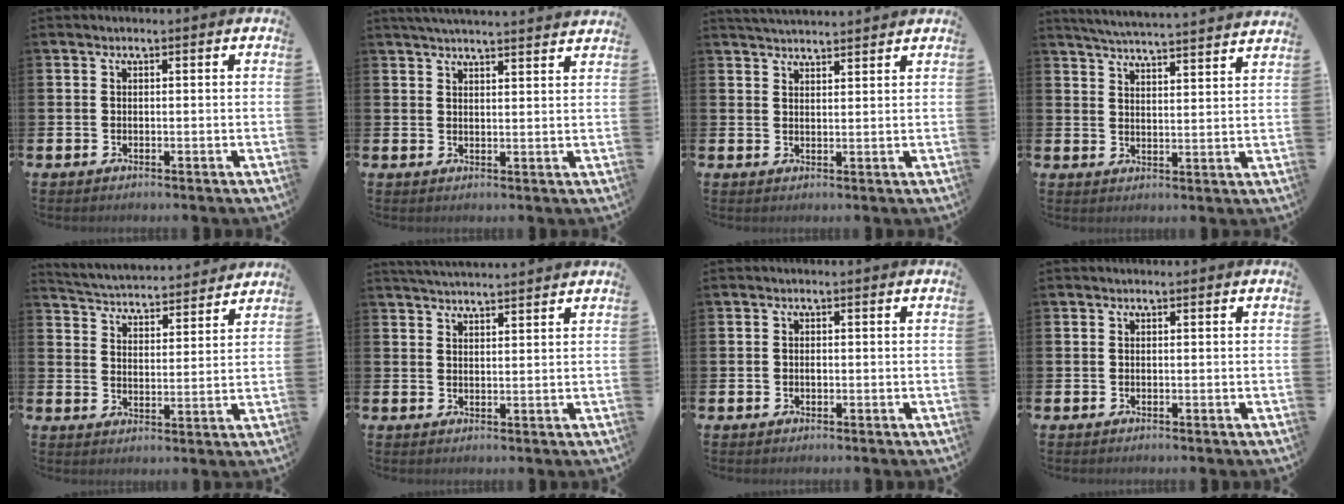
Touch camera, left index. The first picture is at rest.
{"total": 3.7, "force": [3.7, -0.5, 0.2], "torque": [-0.007, -0.019, 0.066]}
{"total": 3.3, "force": [3.3, 0.1, 0.2], "torque": [-0.006, -0.015, 0.059]}
{"total": 5.3, "force": [5.2, -0.6, 0.6], "torque": [-0.030, -0.038, 0.090]}
{"total": 4.7, "force": [4.6, 0.7, 0.1], "torque": [-0.026, -0.039, 0.078]}
{"total": 3.3, "force": [3.3, -0.1, 0.1], "torque": [-0.004, -0.015, 0.059]}
{"total": 0.9, "force": [-0.1, 0.8, 0.5], "torque": [-0.003, 0.003, -0.005]}
{"total": 0.0}